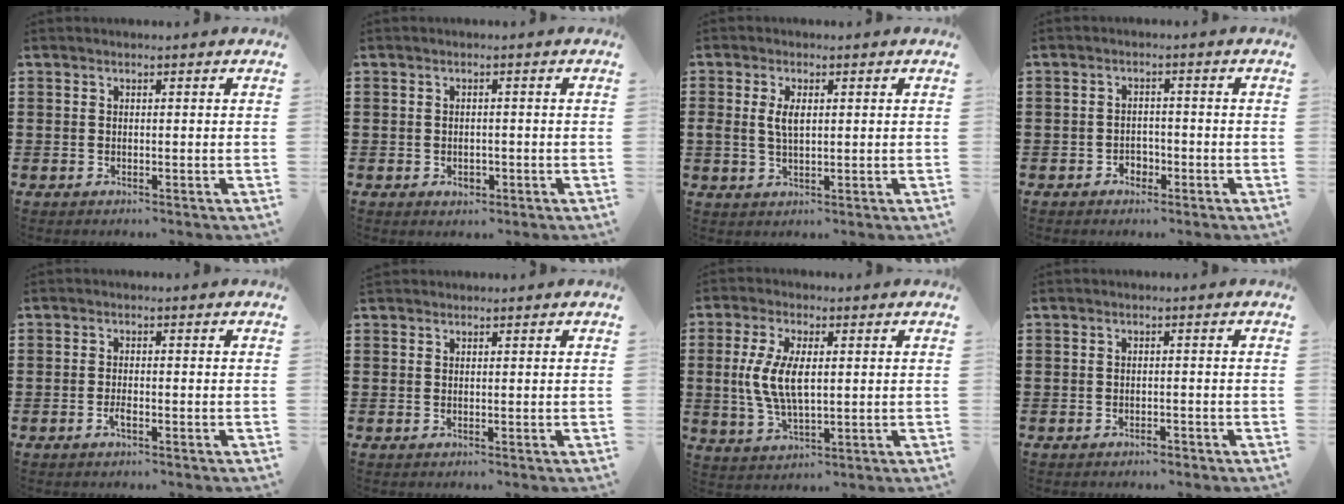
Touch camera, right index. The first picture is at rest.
{"total": 1.5, "force": [-0.5, 1.0, 1.0], "torque": [-0.020, 0.002, -0.011]}
{"total": 3.6, "force": [0.7, 1.7, 3.1], "torque": [-0.064, 0.007, 0.010]}
{"total": 2.0, "force": [-1.4, 1.4, 0.6], "torque": [-0.018, 0.000, -0.030]}
{"total": 1.6, "force": [-0.9, 0.3, 1.3], "torque": [-0.033, -0.004, -0.018]}
{"total": 0.6, "force": [0.6, 0.3, -0.1], "torque": [0.000, 0.002, 0.012]}
{"total": 7.6, "force": [0.6, 3.4, 6.8], "torque": [-0.152, 0.003, 0.006]}
{"total": 1.2, "force": [-1.1, 0.2, 0.4], "torque": [-0.012, -0.002, -0.022]}